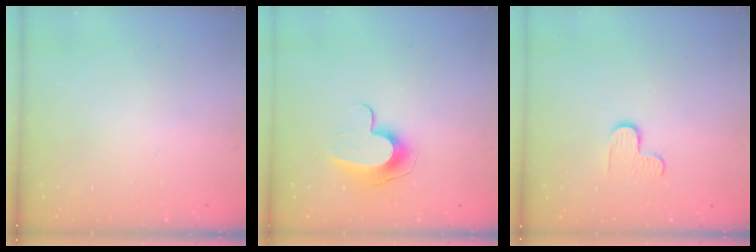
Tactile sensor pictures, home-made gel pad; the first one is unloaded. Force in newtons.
{"total": 11.8, "press": 11.8, "slide": 0.6}
{"total": 5.1, "press": 5.1, "slide": 0.5}